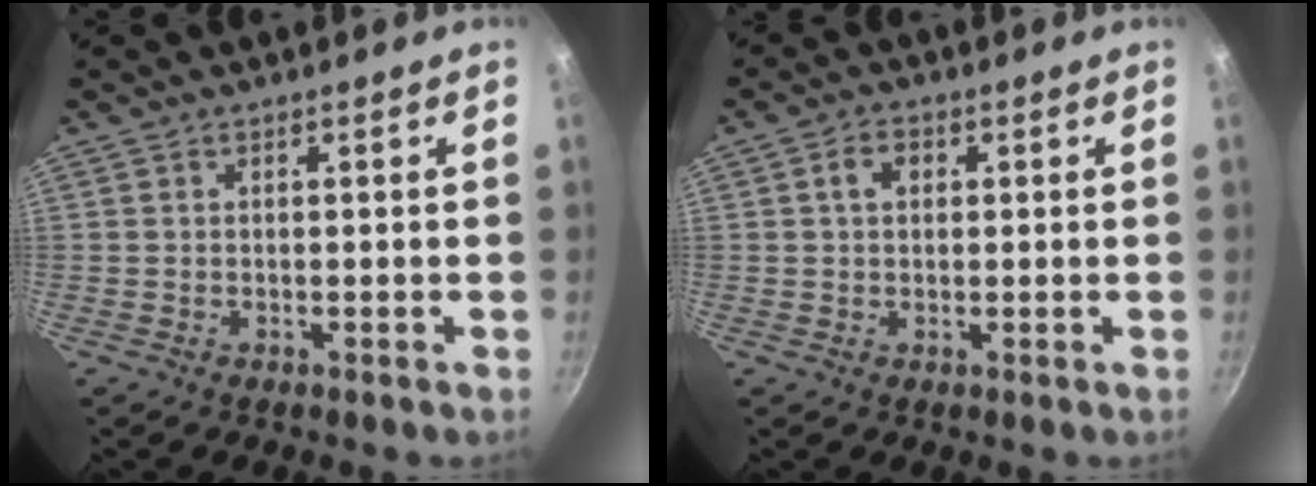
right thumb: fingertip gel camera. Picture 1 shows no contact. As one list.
[{"total": 3.3, "force": [0.7, 2.4, 2.1], "torque": [-0.025, 0.005, 0.009]}]